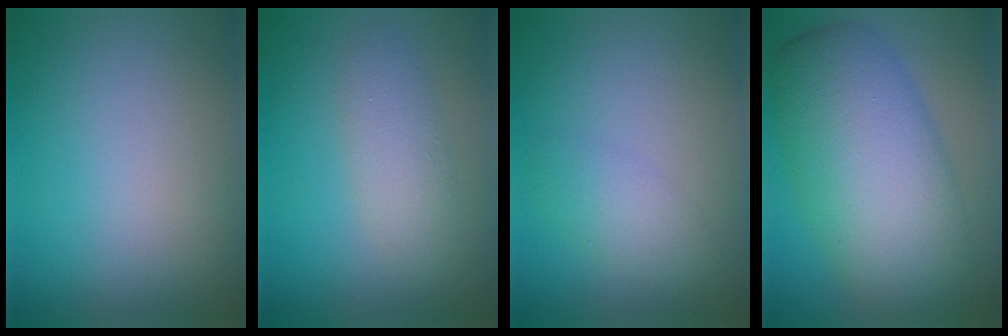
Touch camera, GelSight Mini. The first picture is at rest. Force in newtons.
{"total": 2.6, "press": 2.6, "slide": 0.1}
{"total": 2.1, "press": 2.1, "slide": 0.1}
{"total": 10.0, "press": 10.0, "slide": 0.2}